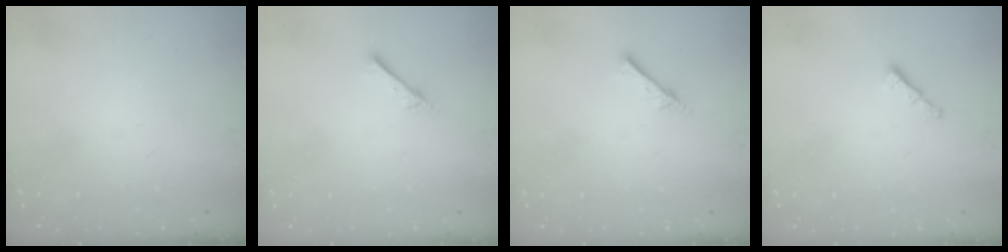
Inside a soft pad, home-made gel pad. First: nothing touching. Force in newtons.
{"total": 2.6, "press": 2.6, "slide": 0.3}
{"total": 2.2, "press": 2.2, "slide": 0.3}
{"total": 0.7, "press": 0.6, "slide": 0.4}